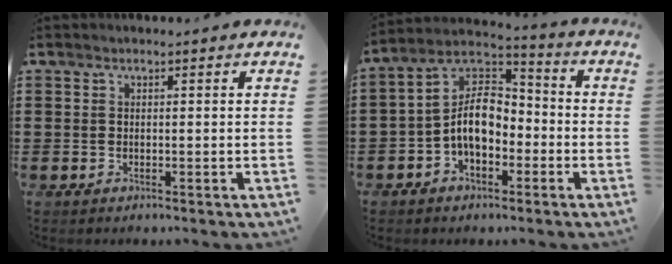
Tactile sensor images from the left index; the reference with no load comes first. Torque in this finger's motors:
{"motor_torque": [1.78, 0.36, 1.05, 0.21]}